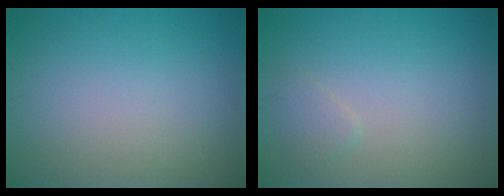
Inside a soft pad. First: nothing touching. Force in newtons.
{"total": 1.1, "press": 1.1, "slide": 0.1}